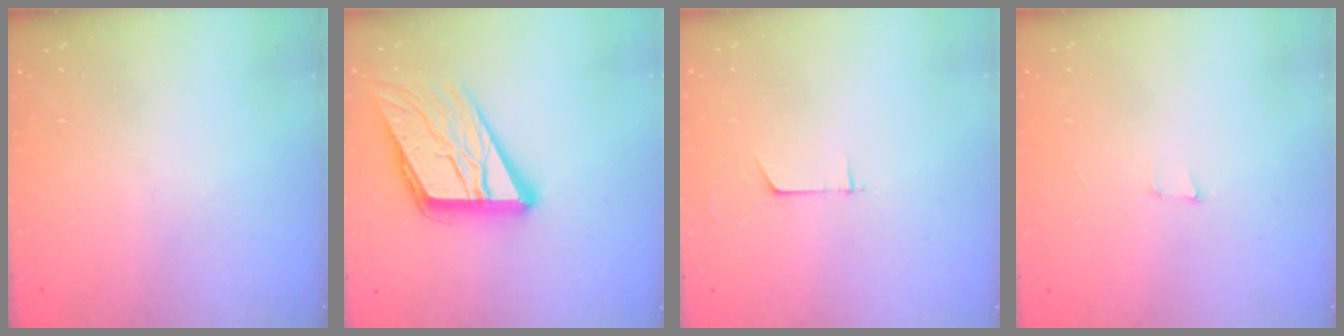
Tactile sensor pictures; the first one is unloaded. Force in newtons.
{"total": 17.7, "press": 17.6, "slide": 2.1}
{"total": 3.7, "press": 3.6, "slide": 0.4}
{"total": 3.5, "press": 2.3, "slide": 2.6}